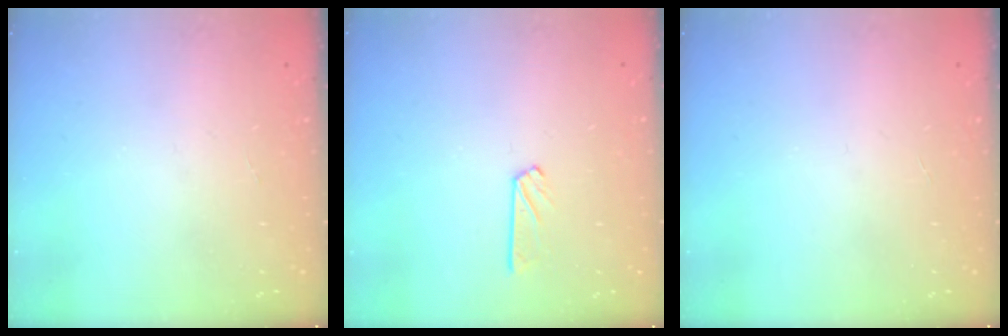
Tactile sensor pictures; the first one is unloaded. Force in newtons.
{"total": 3.9, "press": 3.9, "slide": 0.3}
{"total": 0.0}